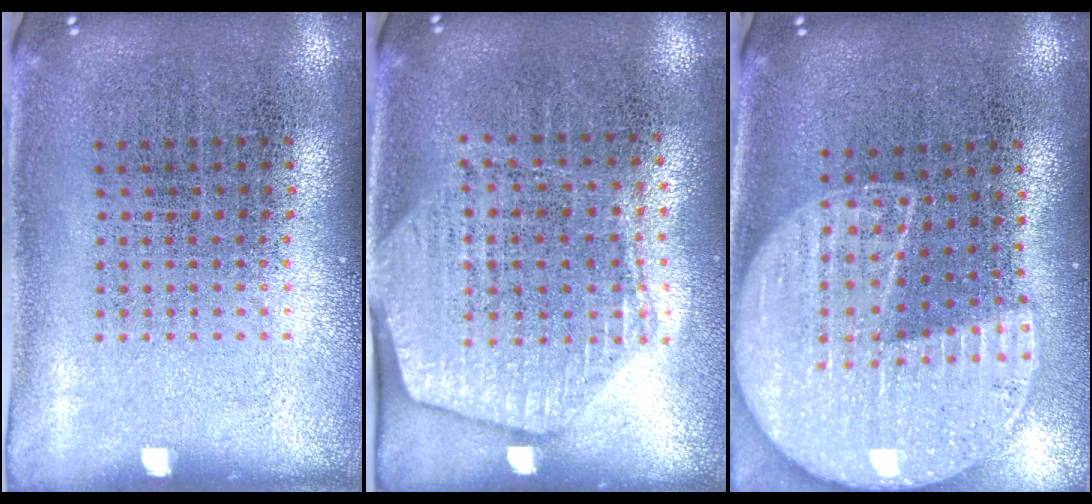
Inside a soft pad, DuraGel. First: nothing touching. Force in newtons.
{"total": 1.7, "press": 1.5, "slide": 0.8}
{"total": 2.1, "press": 1.9, "slide": 0.9}